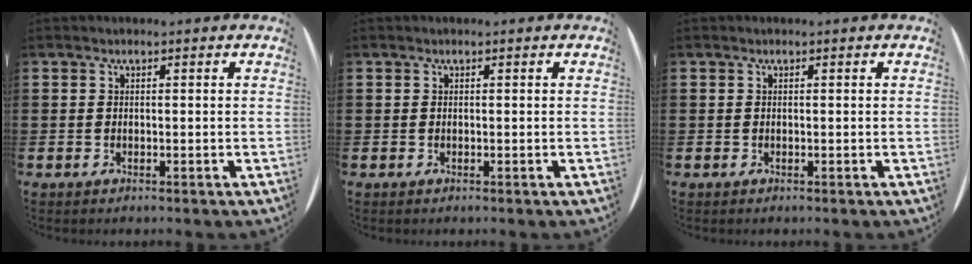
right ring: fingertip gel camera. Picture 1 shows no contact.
{"total": 0.0}
{"total": 0.0}